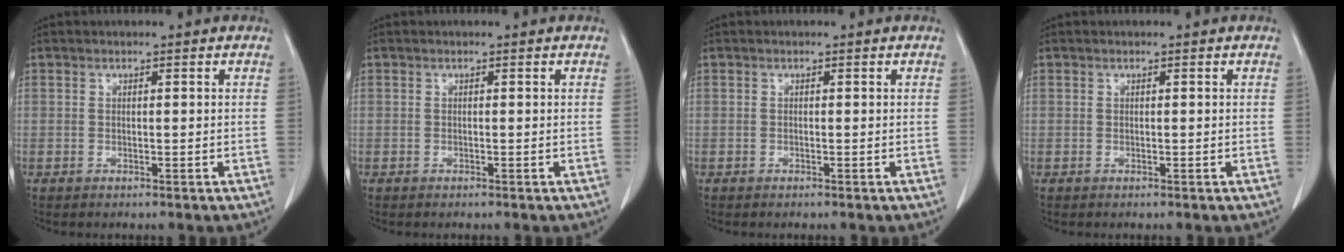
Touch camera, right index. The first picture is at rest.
{"total": 0.0}
{"total": 0.0}
{"total": 0.0}